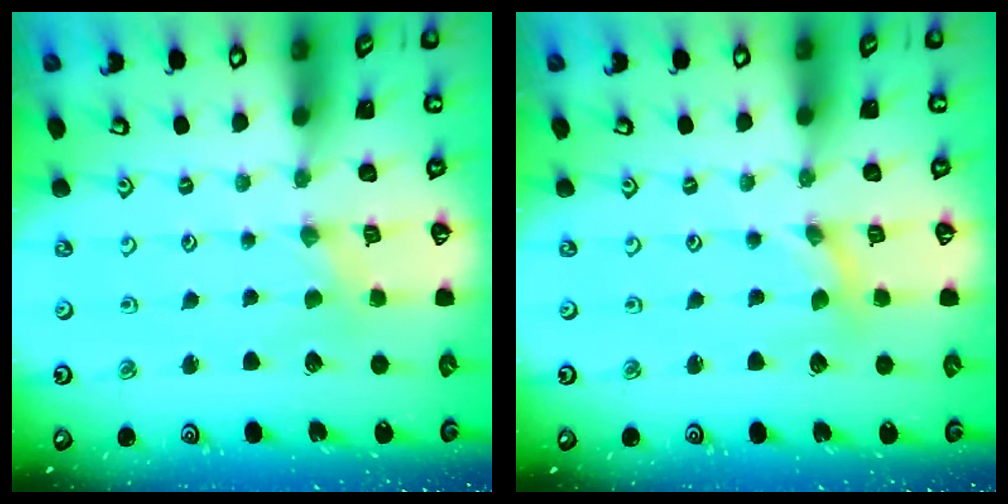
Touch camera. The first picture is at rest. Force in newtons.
{"total": 0.0}